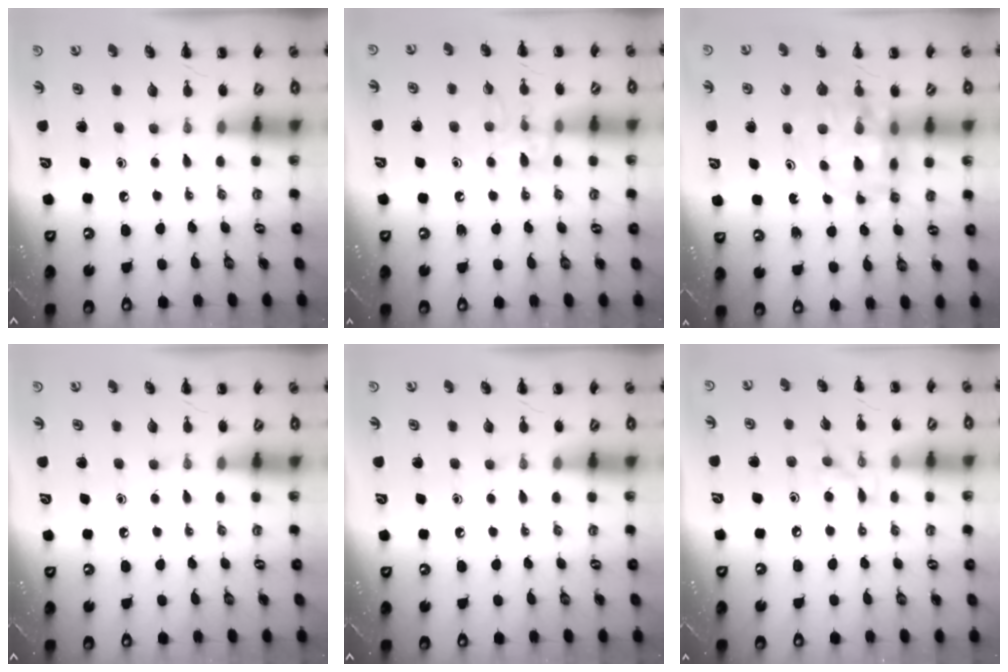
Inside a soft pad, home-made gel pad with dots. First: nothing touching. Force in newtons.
{"total": 9.9, "press": 9.8, "slide": 1.1}
{"total": 13.5, "press": 12.9, "slide": 3.9}
{"total": 0.0}
{"total": 0.0}
{"total": 7.2, "press": 7.2, "slide": 0.7}